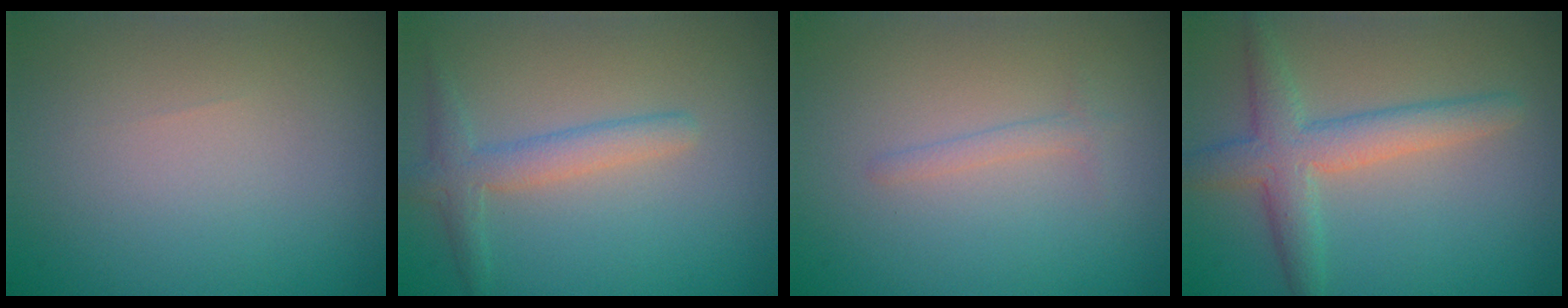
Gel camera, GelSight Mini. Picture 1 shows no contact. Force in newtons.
{"total": 2.5, "press": 2.5, "slide": 0.1}
{"total": 1.0, "press": 1.0, "slide": 0.0}
{"total": 4.4, "press": 4.4, "slide": 0.3}